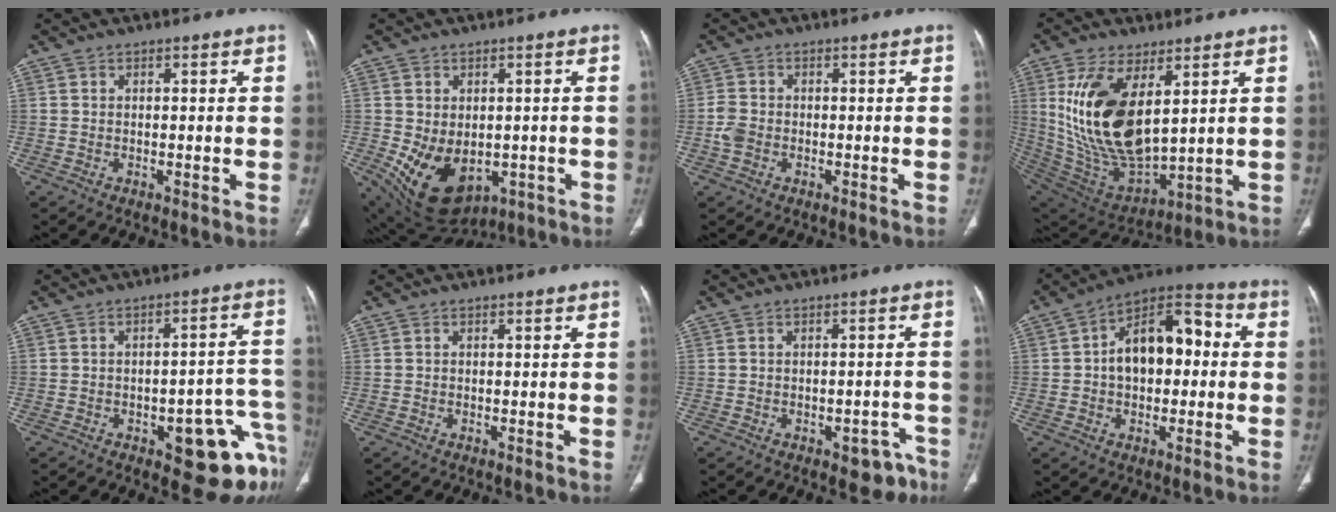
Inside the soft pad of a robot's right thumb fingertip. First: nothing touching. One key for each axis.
{"total": 13.1, "fx": -3.0, "fy": 9.2, "fz": 8.9, "tx": -0.137, "ty": -0.008, "tz": -0.016}
{"total": 3.0, "fx": -0.9, "fy": 2.3, "fz": 1.8, "tx": -0.041, "ty": 0.007, "tz": -0.019}
{"total": 20.5, "fx": 5.9, "fy": 10.1, "fz": 16.9, "tx": -0.319, "ty": -0.029, "tz": 0.132}
{"total": 13.7, "fx": -6.3, "fy": 4.9, "fz": 11.1, "tx": -0.073, "ty": 0.045, "tz": -0.065}
{"total": 0.0}
{"total": 4.3, "fx": -2.6, "fy": 2.4, "fz": 2.5, "tx": -0.011, "ty": 0.018, "tz": -0.028}
{"total": 15.2, "fx": 1.0, "fy": 9.3, "fz": 12.0, "tx": -0.151, "ty": 0.042, "tz": 0.005}